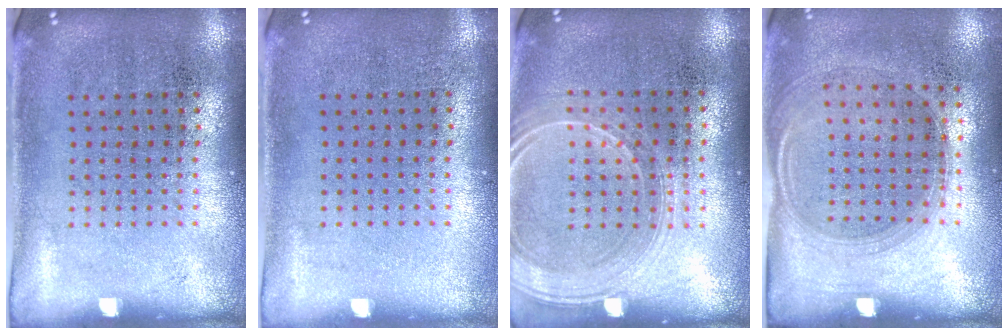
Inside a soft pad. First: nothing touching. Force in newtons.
{"total": 0.0}
{"total": 1.8, "press": 1.7, "slide": 0.6}
{"total": 1.4, "press": 1.2, "slide": 0.6}